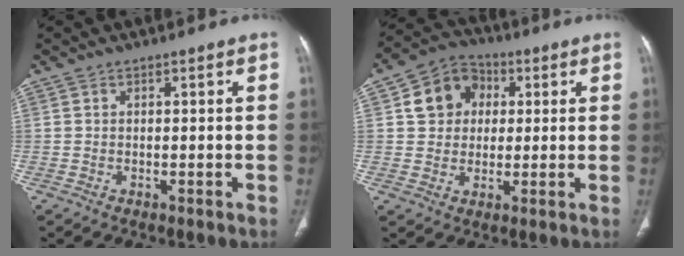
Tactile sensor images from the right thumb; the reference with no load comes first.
{"total": 9.8, "force": [2.2, 8.5, 4.4], "torque": [-0.042, 0.008, 0.028]}